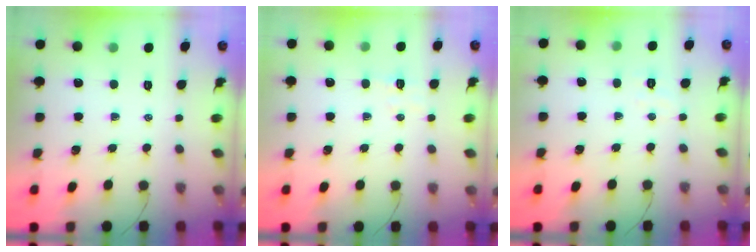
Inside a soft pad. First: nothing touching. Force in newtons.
{"total": 5.1, "press": 5.0, "slide": 1.2}
{"total": 3.8, "press": 3.7, "slide": 1.0}